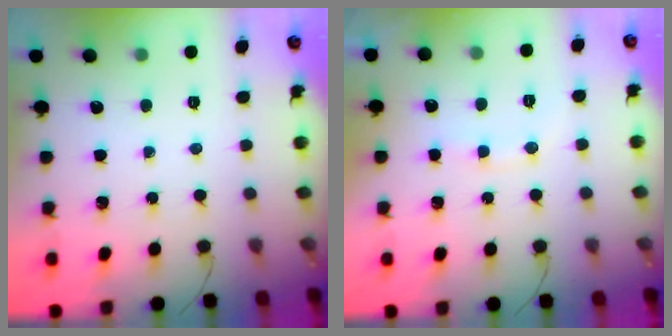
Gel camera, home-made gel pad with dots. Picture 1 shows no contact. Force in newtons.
{"total": 7.9, "press": 7.9, "slide": 1.0}